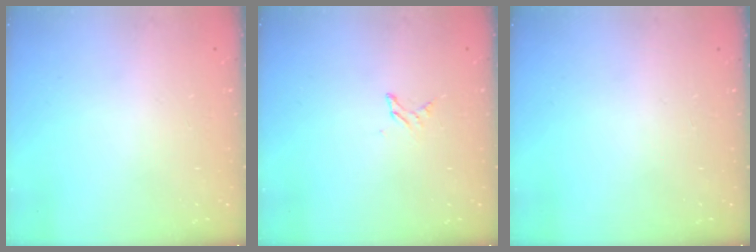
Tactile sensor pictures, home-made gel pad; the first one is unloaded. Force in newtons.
{"total": 2.9, "press": 2.9, "slide": 0.3}
{"total": 0.0}